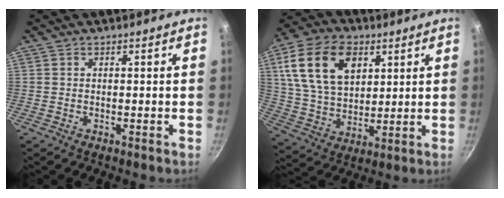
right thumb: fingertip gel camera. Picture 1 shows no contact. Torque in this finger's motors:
{"motor_torque": [-0.33, 3.79, 1.47, 0.55, 0.40]}